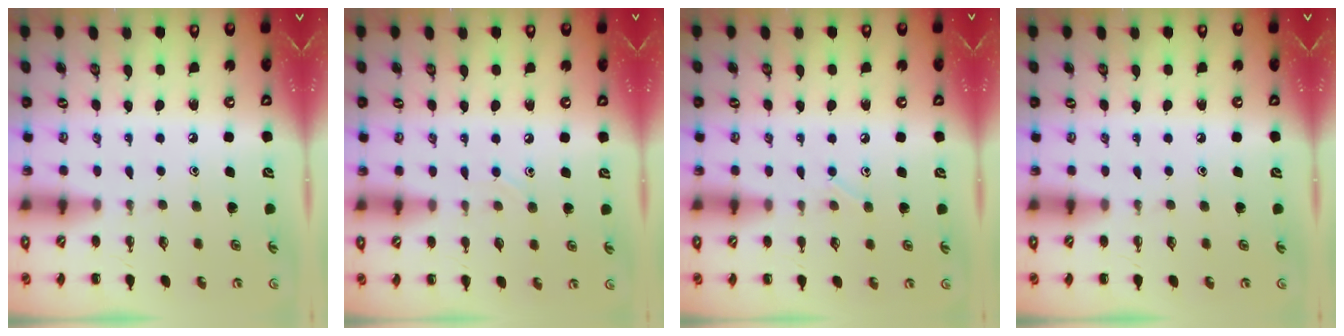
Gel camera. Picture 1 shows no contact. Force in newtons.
{"total": 2.0, "press": 2.0, "slide": 0.6}
{"total": 4.7, "press": 4.5, "slide": 1.4}
{"total": 0.0}